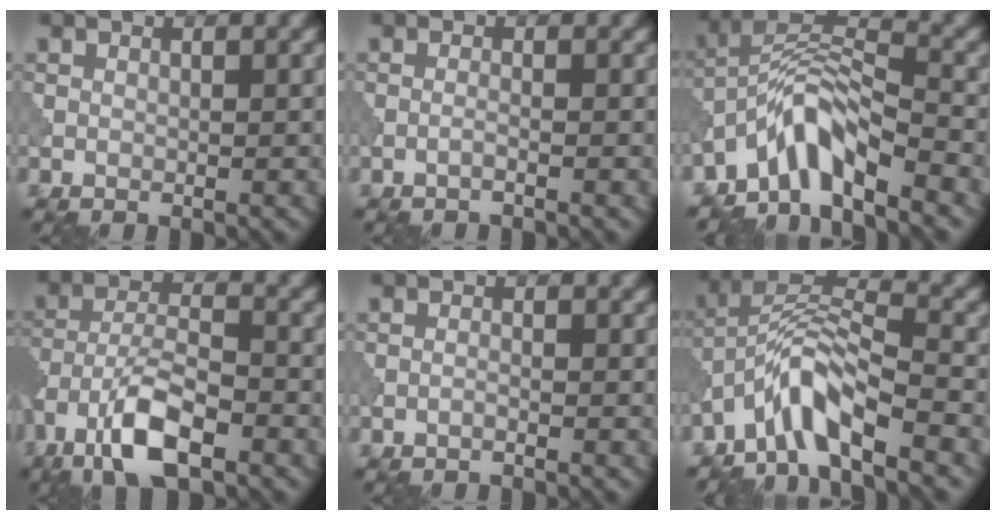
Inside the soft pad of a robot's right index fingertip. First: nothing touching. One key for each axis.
{"total": 0.9, "fx": -0.6, "fy": 0.1, "fz": 0.6, "tx": -0.009, "ty": 0.004, "tz": -0.018}
{"total": 6.1, "fx": -4.5, "fy": 1.6, "fz": 3.8, "tx": -0.061, "ty": 0.012, "tz": -0.094}
{"total": 7.3, "fx": -4.4, "fy": 2.6, "fz": 5.3, "tx": -0.101, "ty": 0.008, "tz": -0.088}
{"total": 0.6, "fx": -0.5, "fy": 0.0, "fz": 0.3, "tx": -0.007, "ty": 0.003, "tz": -0.014}
{"total": 5.9, "fx": -4.0, "fy": 1.4, "fz": 4.1, "tx": -0.076, "ty": 0.013, "tz": -0.086}